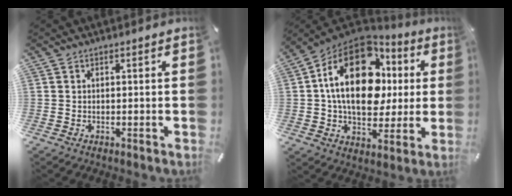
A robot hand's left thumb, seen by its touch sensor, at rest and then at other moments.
{"total": 23.3, "force": [5.0, 15.5, 16.6], "torque": [-0.288, -0.011, 0.083]}